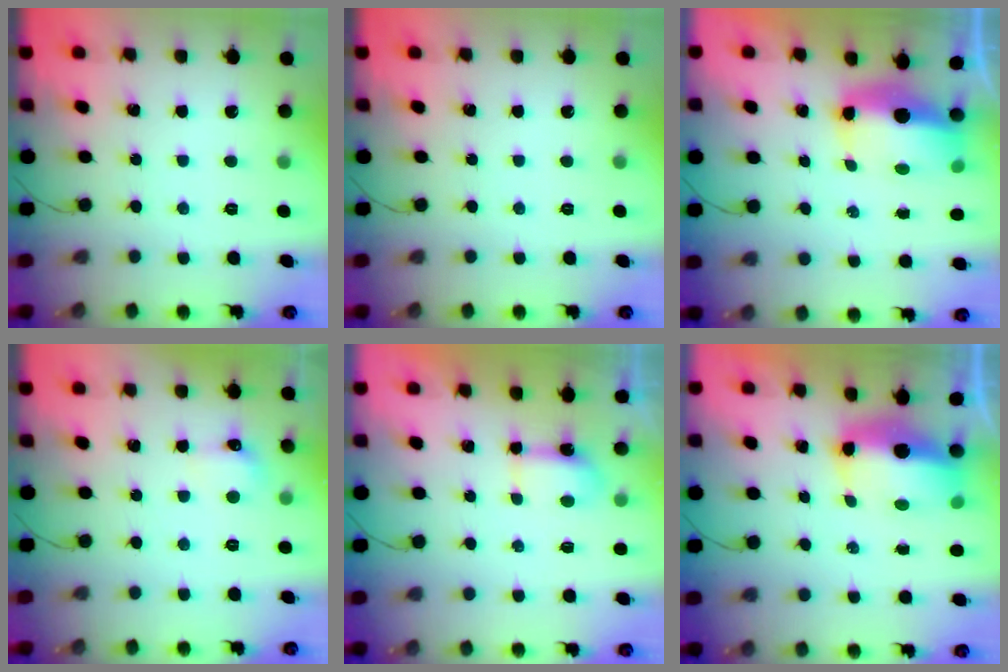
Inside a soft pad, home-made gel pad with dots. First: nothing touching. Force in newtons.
{"total": 0.0}
{"total": 8.5, "press": 8.3, "slide": 1.8}
{"total": 5.4, "press": 5.1, "slide": 1.9}
{"total": 4.7, "press": 4.6, "slide": 0.9}
{"total": 9.2, "press": 9.1, "slide": 1.0}